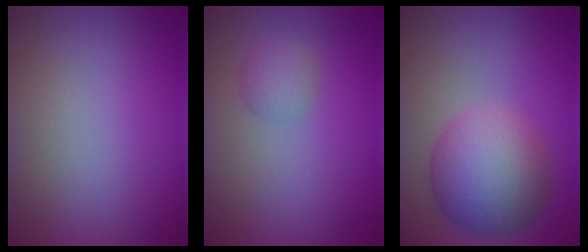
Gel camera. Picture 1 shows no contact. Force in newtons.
{"total": 1.6, "press": 1.6, "slide": 0.2}
{"total": 8.1, "press": 8.1, "slide": 0.2}